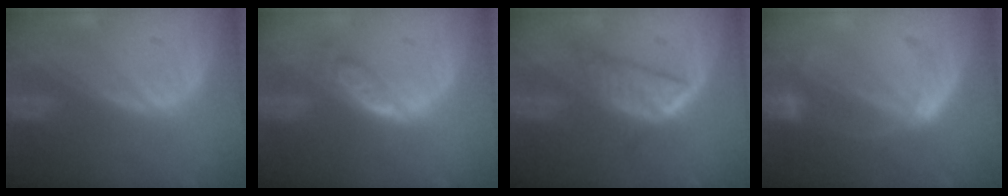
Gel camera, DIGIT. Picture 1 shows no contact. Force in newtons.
{"total": 5.0, "press": 4.6, "slide": 2.0}
{"total": 5.5, "press": 5.4, "slide": 1.4}
{"total": 5.6, "press": 5.3, "slide": 1.9}